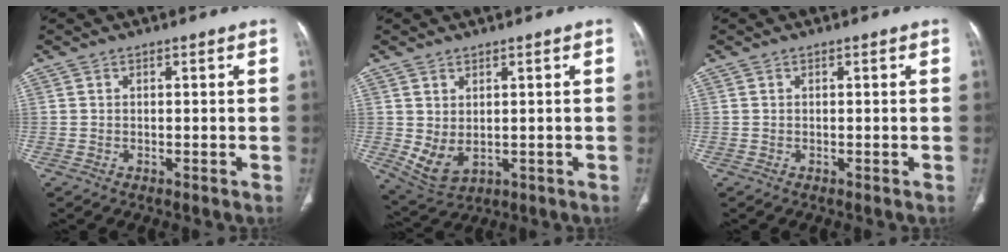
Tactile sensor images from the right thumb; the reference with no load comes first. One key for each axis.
{"total": 5.6, "fx": 0.1, "fy": 3.5, "fz": 4.3, "tx": -0.081, "ty": -0.006, "tz": 0.027}
{"total": 0.0}